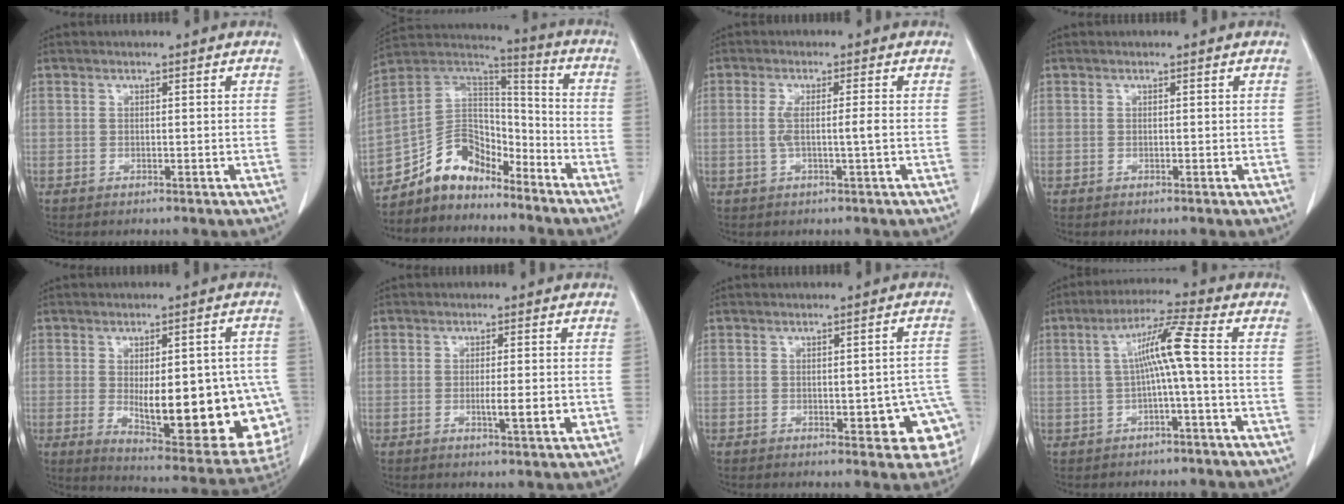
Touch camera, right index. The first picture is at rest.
{"total": 11.3, "force": [-9.2, 5.6, 3.5], "torque": [-0.060, 0.055, -0.171]}
{"total": 3.3, "force": [-0.5, -0.2, 3.3], "torque": [-0.067, 0.003, -0.006]}
{"total": 0.0}
{"total": 21.8, "force": [-3.9, 7.2, 20.2], "torque": [-0.195, 0.004, -0.023]}
{"total": 4.4, "force": [-1.1, 0.3, 4.2], "torque": [-0.067, -0.006, -0.014]}
{"total": 9.4, "force": [-3.2, 3.1, 8.3], "torque": [-0.062, 0.018, -0.033]}
{"total": 7.0, "force": [-0.2, -0.8, 6.9], "torque": [-0.125, 0.022, 0.000]}